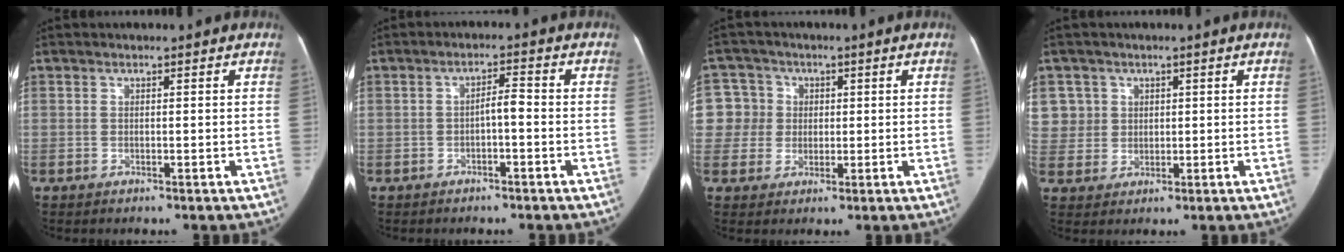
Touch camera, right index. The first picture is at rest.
{"total": 2.7, "force": [-0.8, 0.7, 2.4], "torque": [-0.038, 0.013, -0.013]}
{"total": 7.0, "force": [0.9, 6.9, 0.4], "torque": [-0.008, 0.028, 0.022]}
{"total": 6.2, "force": [2.2, 5.8, 0.0], "torque": [0.008, 0.013, 0.052]}